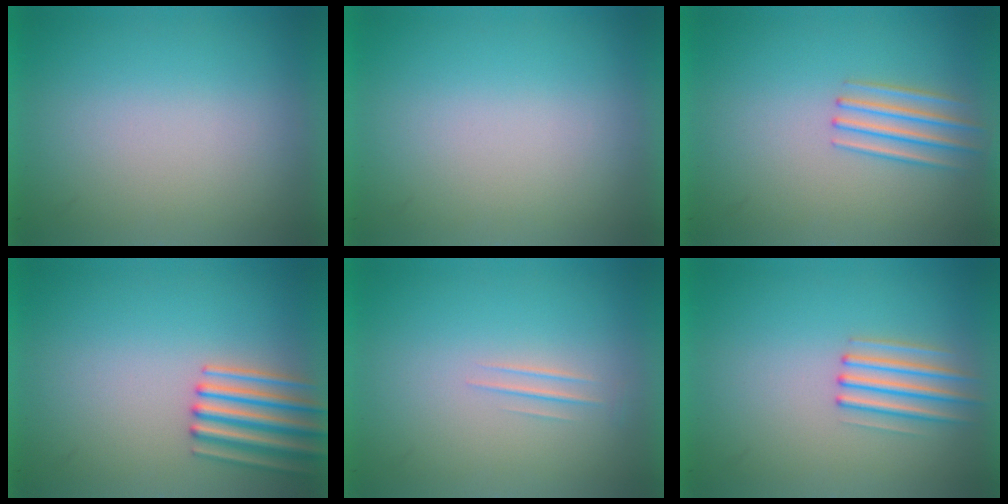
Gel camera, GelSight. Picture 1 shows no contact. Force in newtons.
{"total": 0.0}
{"total": 2.1}
{"total": 3.4}
{"total": 1.1}
{"total": 2.1}